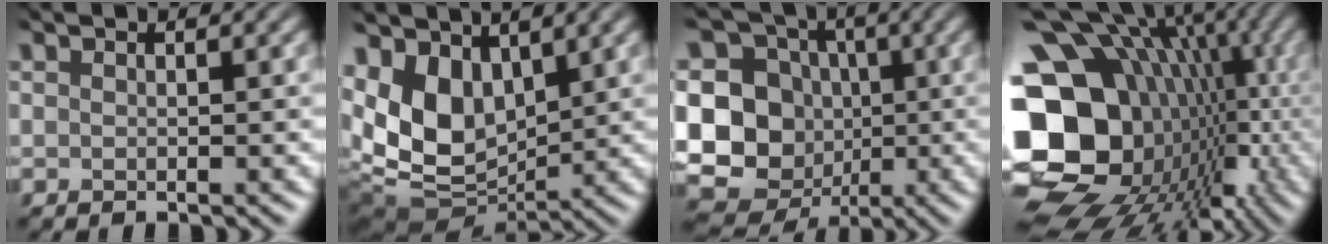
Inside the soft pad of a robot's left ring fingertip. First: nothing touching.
{"total": 9.9, "force": [1.4, 6.7, 7.2], "torque": [-0.153, 0.004, 0.039]}
{"total": 13.2, "force": [-2.4, 11.7, 5.5], "torque": [-0.104, 0.008, -0.063]}
{"total": 19.8, "force": [-4.0, 16.2, 10.7], "torque": [-0.181, -0.005, -0.052]}